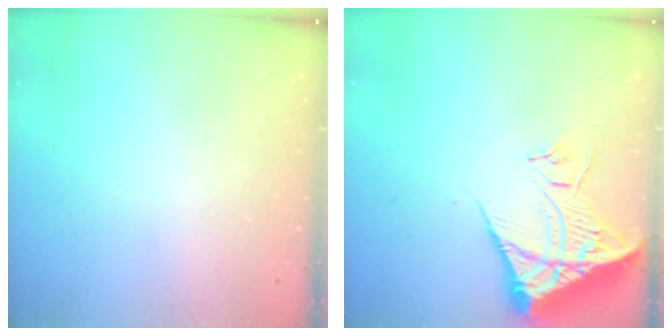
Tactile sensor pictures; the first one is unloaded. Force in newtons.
{"total": 13.5, "press": 13.4, "slide": 1.8}